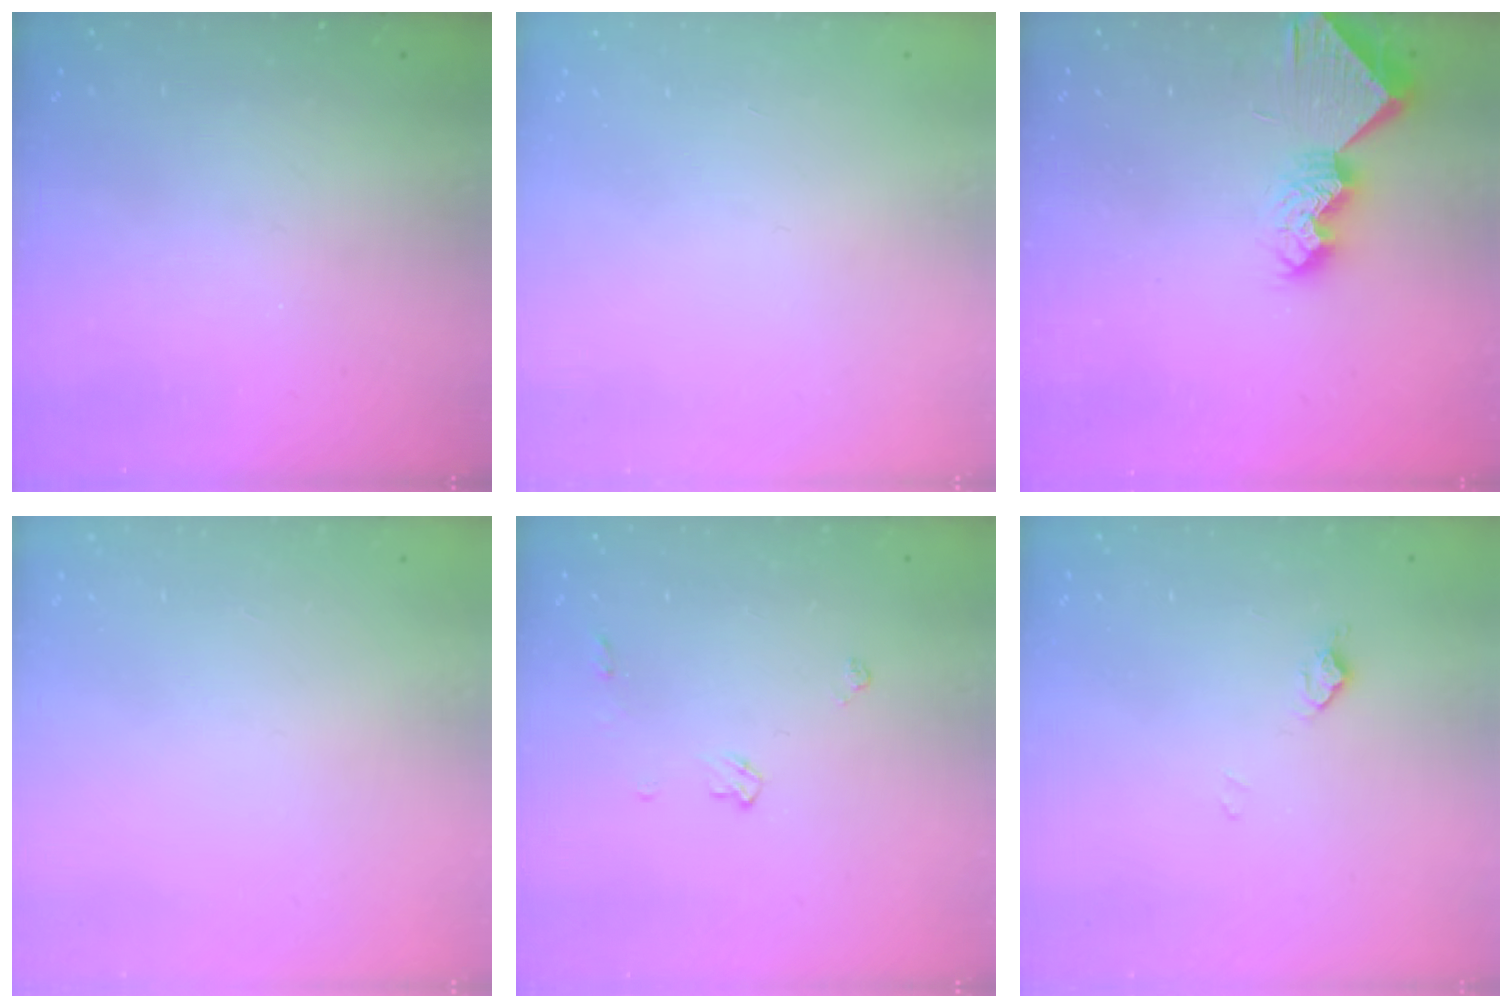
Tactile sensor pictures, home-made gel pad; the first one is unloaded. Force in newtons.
{"total": 0.0}
{"total": 10.4, "press": 10.3, "slide": 1.2}
{"total": 0.0}
{"total": 4.7, "press": 4.7, "slide": 0.7}
{"total": 6.3, "press": 6.3, "slide": 0.7}